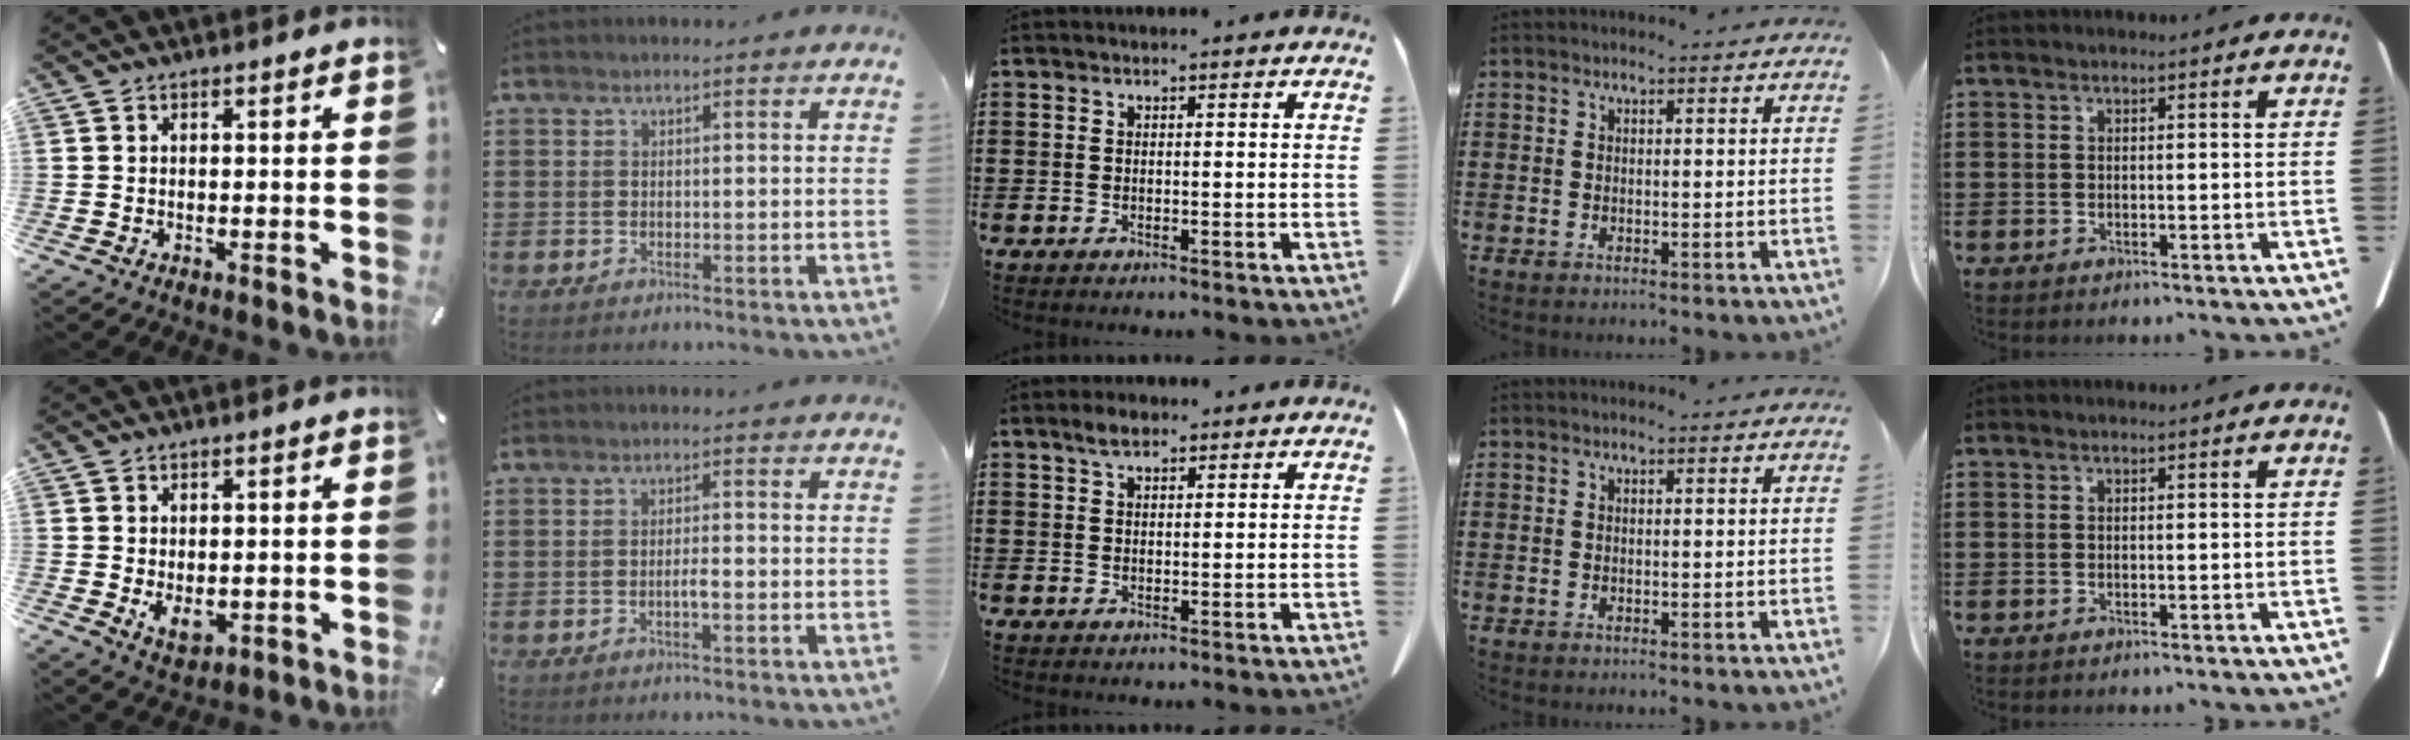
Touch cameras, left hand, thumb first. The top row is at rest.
{"thumb": {"total": 4.2, "force": [-0.2, 2.6, 3.3], "torque": [-0.063, -0.010, -0.009]}, "index": {"total": 1.9, "force": [-0.6, 0.3, 1.8], "torque": [-0.033, 0.002, -0.010]}, "middle": {"total": 2.6, "force": [1.8, 0.8, 1.7], "torque": [-0.036, 0.003, 0.034]}}